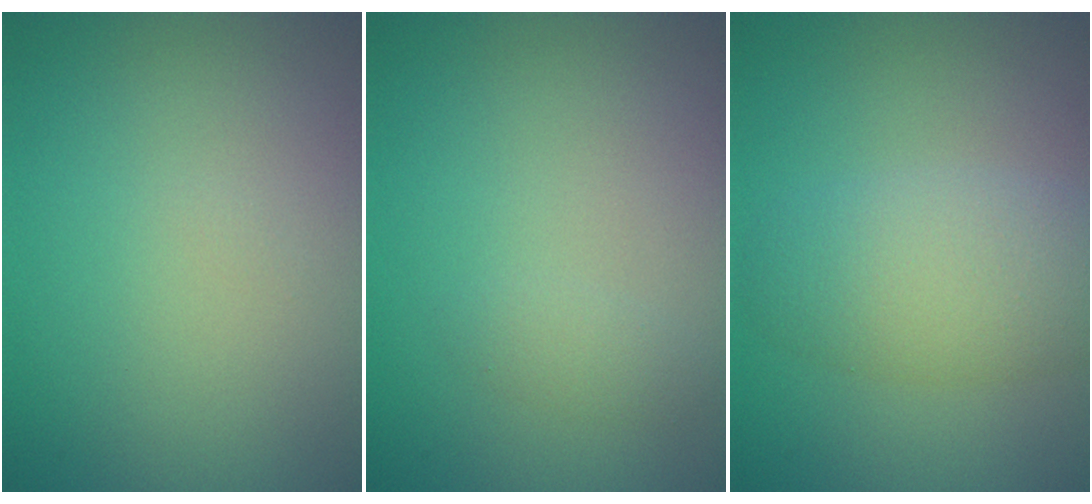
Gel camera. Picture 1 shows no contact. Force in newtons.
{"total": 0.9, "press": 0.9, "slide": 0.0}
{"total": 4.8, "press": 4.8, "slide": 0.3}